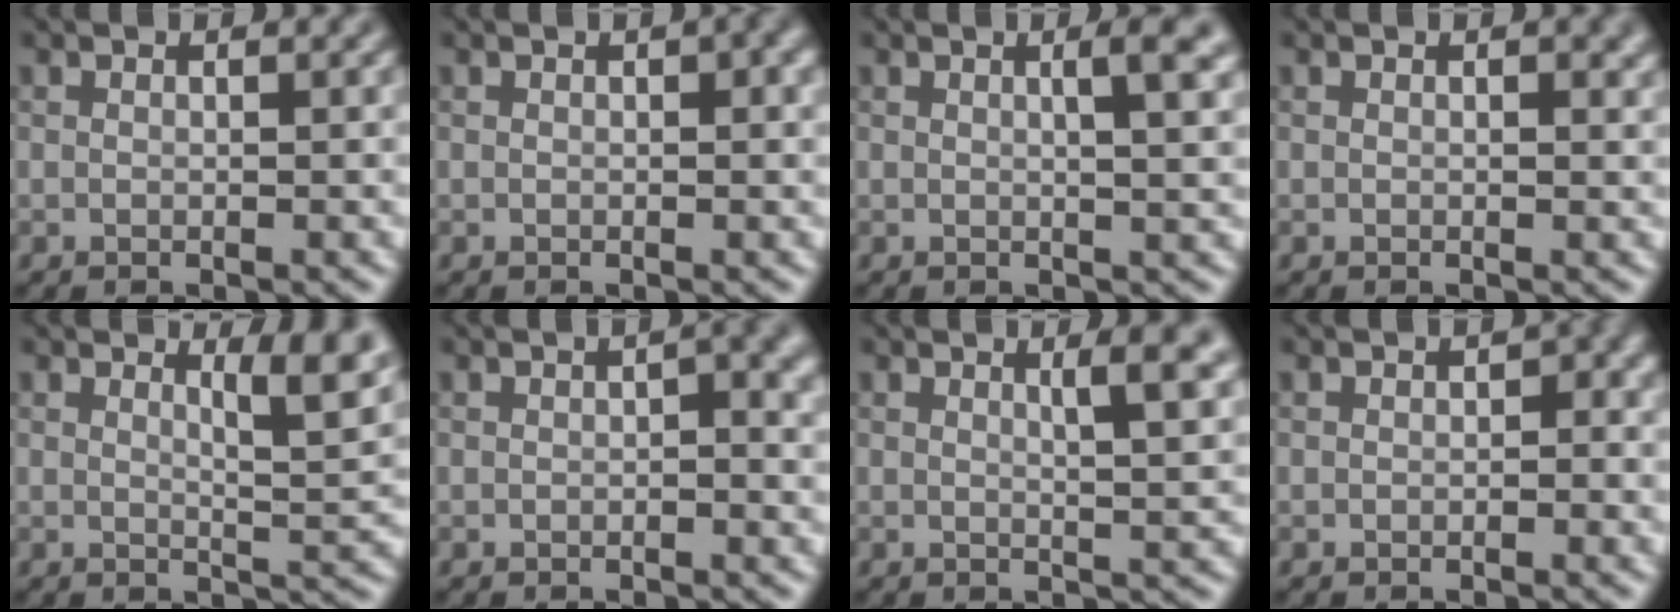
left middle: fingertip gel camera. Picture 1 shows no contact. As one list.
[{"total": 1.4, "force": [0.3, 0.5, 1.3], "torque": [-0.016, 0.001, 0.004]}, {"total": 3.7, "force": [1.1, 1.1, 3.3], "torque": [-0.031, 0.009, 0.007]}, {"total": 0.9, "force": [0.3, 0.3, 0.8], "torque": [-0.010, -0.002, 0.005]}, {"total": 4.4, "force": [2.4, 1.1, 3.4], "torque": [-0.041, -0.004, 0.036]}, {"total": 2.3, "force": [0.3, 0.6, 2.2], "torque": [-0.028, 0.004, 0.002]}, {"total": 4.0, "force": [1.7, 1.2, 3.4], "torque": [-0.032, 0.003, 0.021]}, {"total": 1.2, "force": [0.0, 0.7, 1.0], "torque": [-0.011, 0.000, -0.001]}]